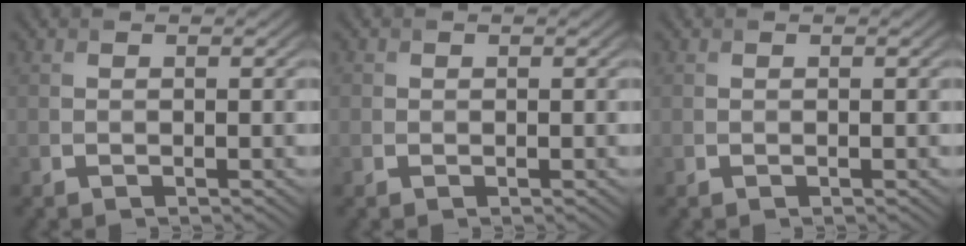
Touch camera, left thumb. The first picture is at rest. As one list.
[{"total": 0.8, "force": [0.1, 0.8, 0.1], "torque": [-0.002, -0.001, -0.001]}, {"total": 0.0}]